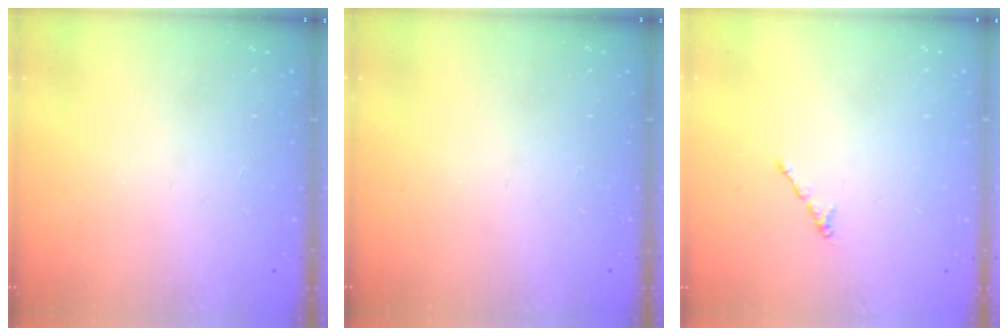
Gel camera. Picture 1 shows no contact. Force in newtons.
{"total": 0.0}
{"total": 0.5, "press": 0.4, "slide": 0.3}